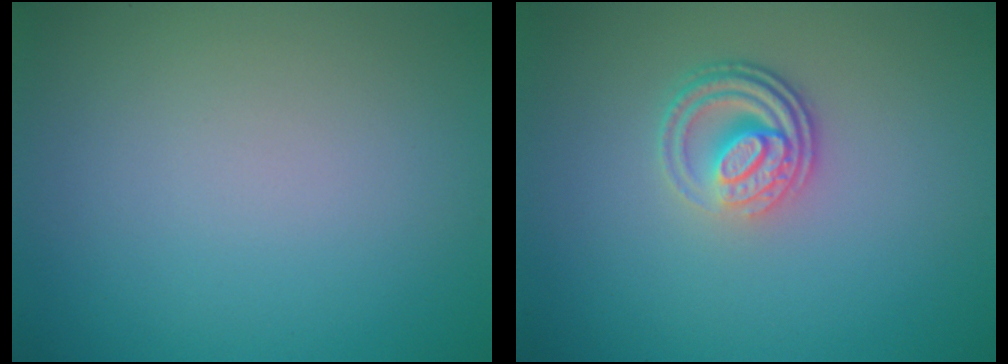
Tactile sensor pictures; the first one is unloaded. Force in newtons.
{"total": 3.6, "press": 2.7, "slide": 2.4}